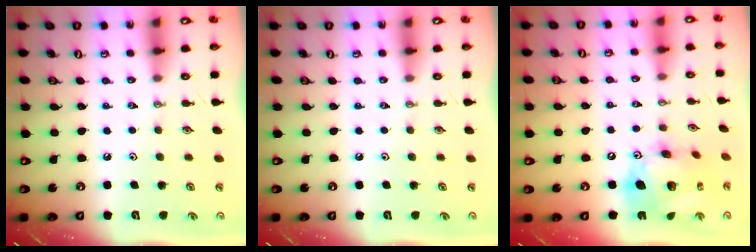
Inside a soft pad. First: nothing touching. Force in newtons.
{"total": 0.0}
{"total": 18.1, "press": 18.0, "slide": 1.8}